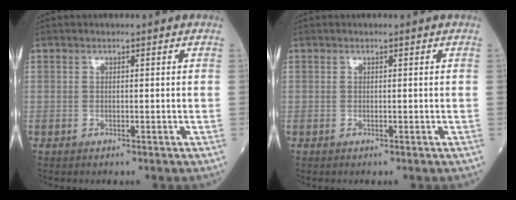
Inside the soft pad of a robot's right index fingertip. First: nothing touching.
{"total": 0.0}